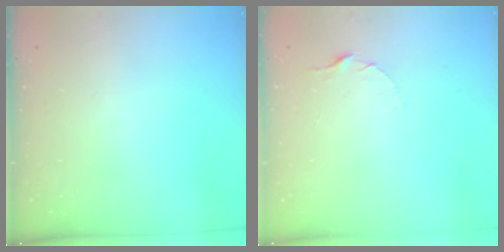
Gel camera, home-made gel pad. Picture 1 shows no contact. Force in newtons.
{"total": 2.5, "press": 2.5, "slide": 0.3}